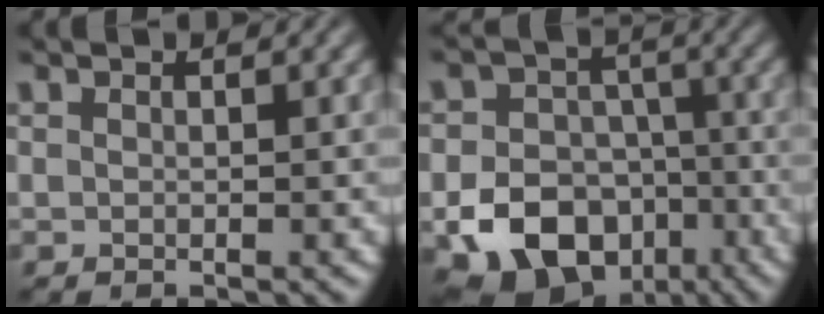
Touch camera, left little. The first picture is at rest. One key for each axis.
{"total": 11.2, "fx": -4.9, "fy": 8.4, "fz": 5.5, "tx": -0.071, "ty": -0.027, "tz": -0.105}